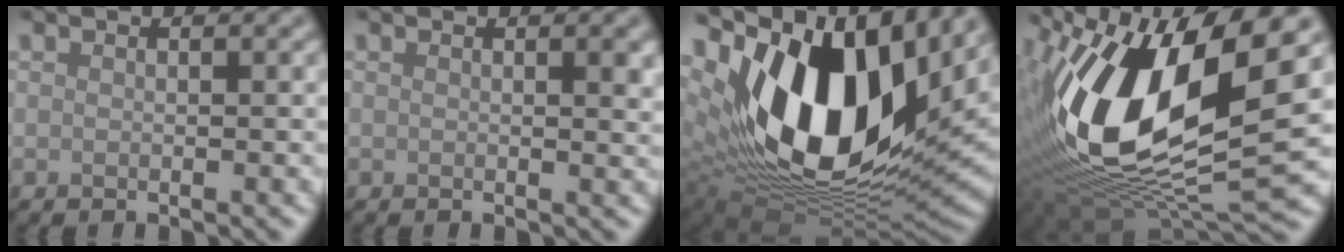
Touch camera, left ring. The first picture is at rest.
{"total": 1.7, "force": [0.5, 0.4, 1.5], "torque": [-0.015, 0.005, 0.010]}
{"total": 15.6, "force": [4.7, 9.2, 11.7], "torque": [-0.219, -0.005, 0.089]}
{"total": 15.3, "force": [2.1, 7.2, 13.3], "torque": [-0.272, -0.007, 0.033]}